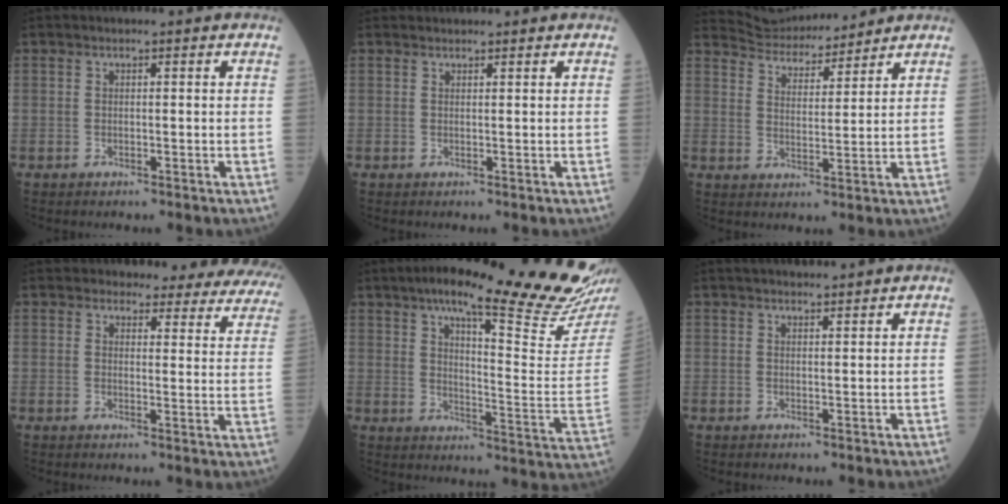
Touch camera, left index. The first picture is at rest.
{"total": 0.9, "force": [0.9, 0.2, -0.1], "torque": [-0.004, 0.013, 0.015]}
{"total": 7.7, "force": [7.6, 0.9, 0.5], "torque": [-0.020, 0.012, 0.130]}
{"total": 19.4, "force": [18.3, 5.1, 3.9], "torque": [-0.017, -0.070, 0.176]}
{"total": 23.2, "force": [18.0, 0.4, 14.7], "torque": [-0.209, -0.049, 0.229]}
{"total": 2.8, "force": [2.6, 0.1, 1.1], "torque": [-0.009, 0.014, 0.043]}